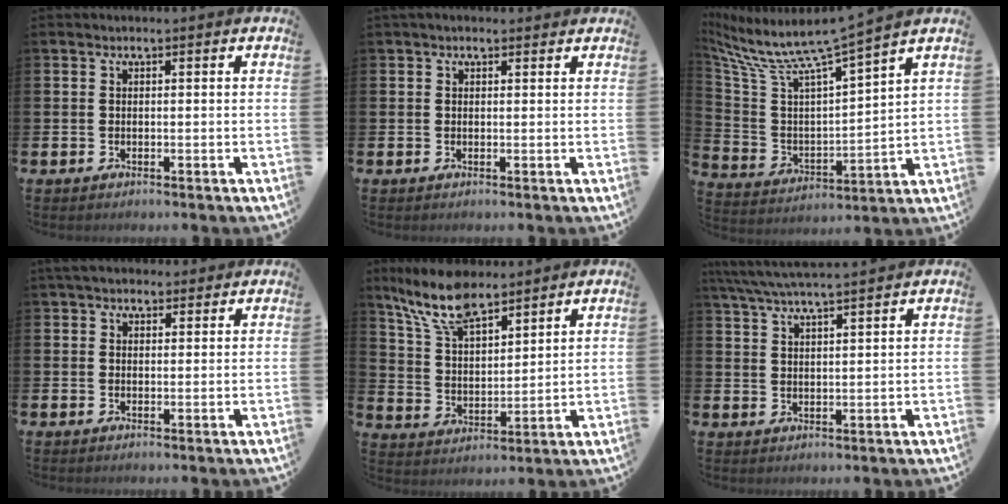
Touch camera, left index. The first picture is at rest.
{"total": 1.0, "force": [0.7, 0.5, 0.4], "torque": [0.006, 0.002, 0.009]}
{"total": 8.5, "force": [7.3, 0.6, 4.3], "torque": [-0.120, -0.054, 0.116]}
{"total": 3.5, "force": [3.0, 1.6, 0.7], "torque": [-0.006, -0.007, 0.052]}
{"total": 10.1, "force": [8.2, 3.4, 4.7], "torque": [-0.117, -0.028, 0.151]}
{"total": 5.4, "force": [5.1, 0.0, 1.8], "torque": [-0.054, -0.019, 0.092]}